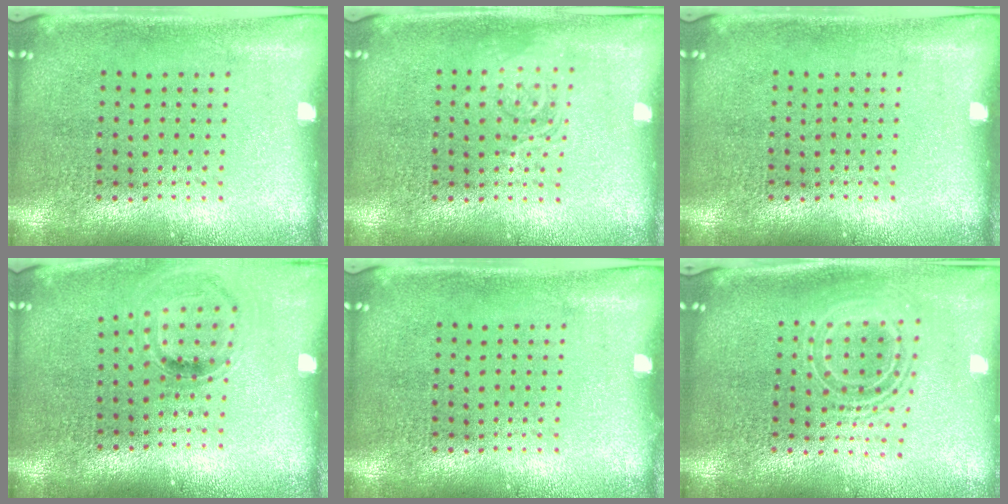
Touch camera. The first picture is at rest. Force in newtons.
{"total": 2.0, "press": 2.0, "slide": 0.3}
{"total": 0.0}
{"total": 0.9, "press": 0.9, "slide": 0.2}
{"total": 0.0}
{"total": 2.1, "press": 1.5, "slide": 1.4}